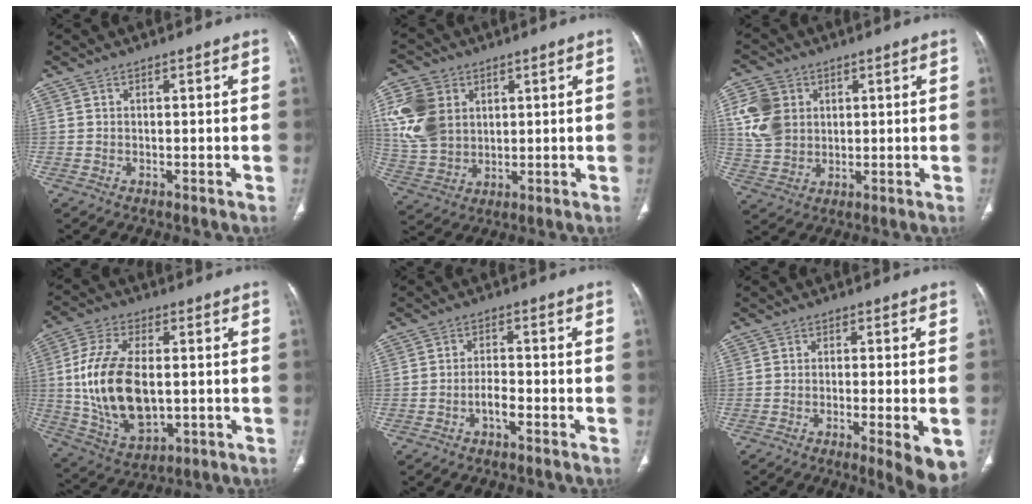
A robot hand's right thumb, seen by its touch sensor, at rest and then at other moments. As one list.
[{"total": 12.8, "force": [3.4, 10.0, 7.3], "torque": [-0.136, -0.006, 0.073]}, {"total": 9.4, "force": [2.4, 7.6, 5.0], "torque": [-0.089, -0.003, 0.051]}, {"total": 17.8, "force": [0.2, 9.9, 14.7], "torque": [-0.286, -0.007, 0.016]}, {"total": 3.1, "force": [-1.6, 1.2, 2.3], "torque": [-0.041, 0.016, -0.032]}, {"total": 9.8, "force": [-4.1, 2.1, 8.6], "torque": [-0.115, -0.012, -0.059]}]